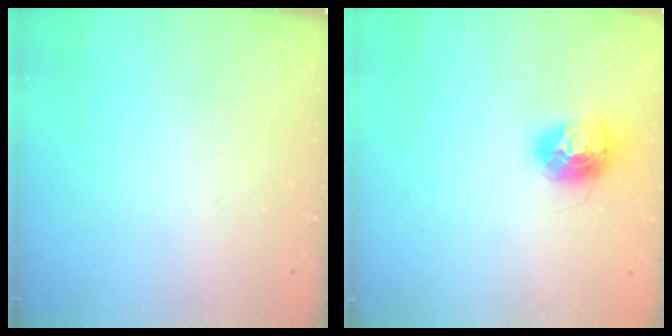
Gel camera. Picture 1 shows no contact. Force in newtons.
{"total": 13.4, "press": 13.4, "slide": 1.2}